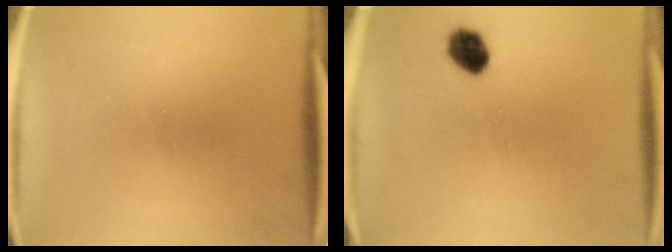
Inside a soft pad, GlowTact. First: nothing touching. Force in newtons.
{"total": 5.5}